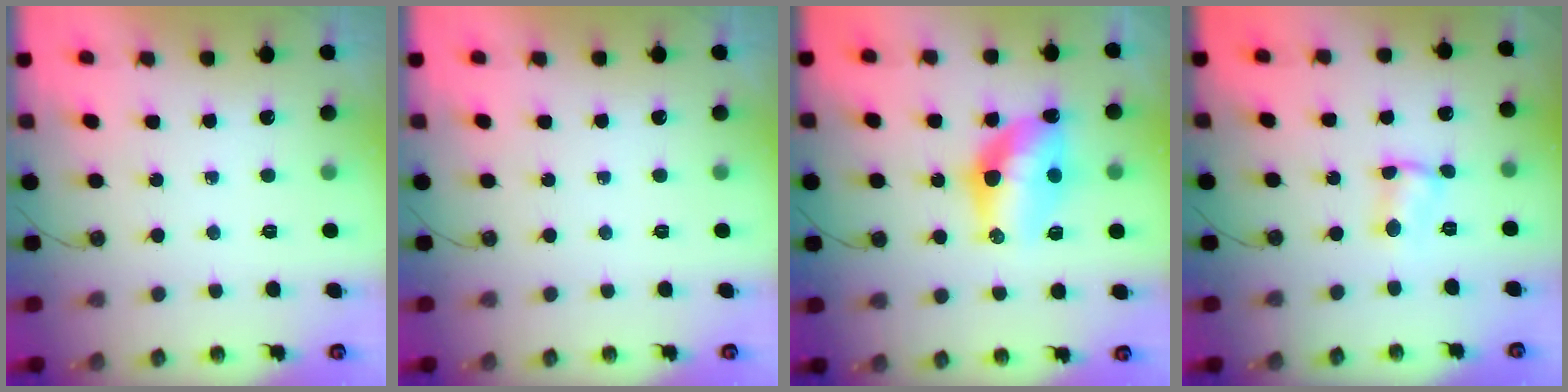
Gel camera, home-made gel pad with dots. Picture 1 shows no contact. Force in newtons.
{"total": 0.0}
{"total": 12.2, "press": 12.1, "slide": 1.2}
{"total": 2.2, "press": 2.2, "slide": 0.1}